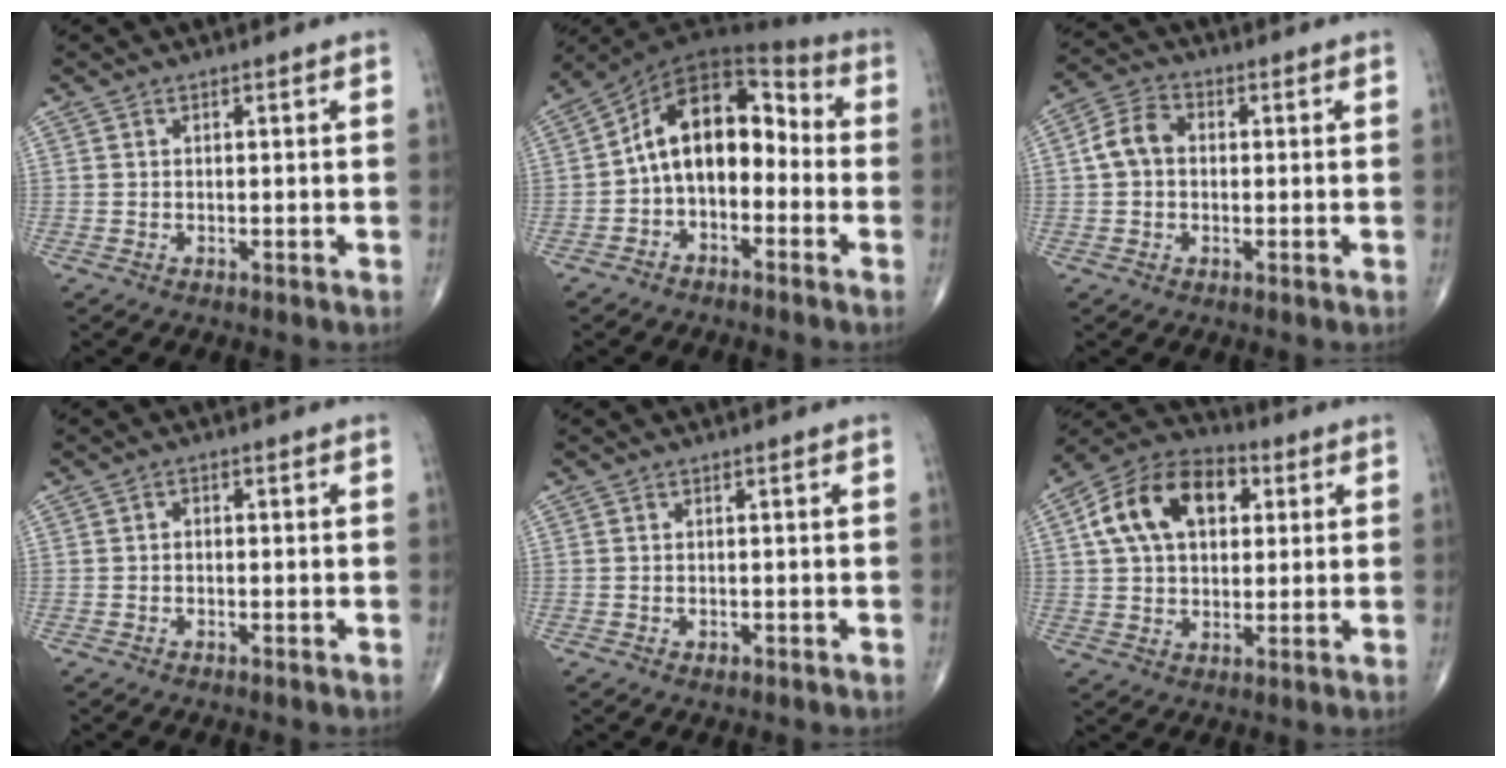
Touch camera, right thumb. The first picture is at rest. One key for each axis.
{"total": 13.3, "fx": -1.8, "fy": 8.6, "fz": 10.0, "tx": -0.131, "ty": 0.061, "tz": -0.046}
{"total": 6.1, "fx": 0.2, "fy": 4.7, "fz": 4.0, "tx": -0.071, "ty": 0.020, "tz": -0.005}
{"total": 1.1, "fx": -0.2, "fy": 0.8, "fz": 0.7, "tx": -0.005, "ty": 0.005, "tz": -0.006}
{"total": 0.9, "fx": -0.4, "fy": 0.7, "fz": 0.5, "tx": -0.007, "ty": 0.000, "tz": -0.004}
{"total": 16.4, "fx": 4.6, "fy": 10.6, "fz": 11.6, "tx": -0.184, "ty": 0.015, "tz": 0.070}